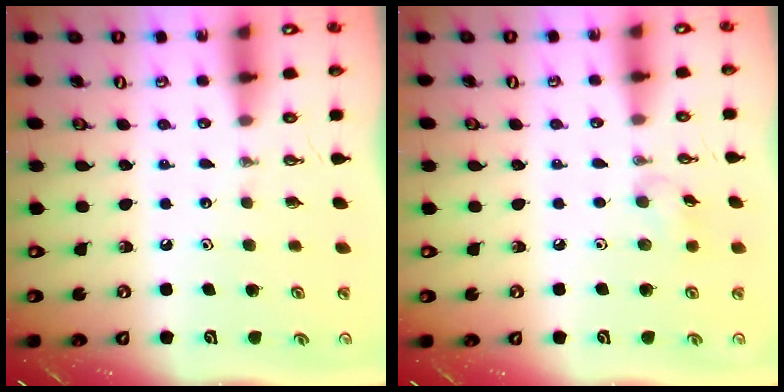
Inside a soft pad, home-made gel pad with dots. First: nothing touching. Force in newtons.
{"total": 5.1, "press": 5.0, "slide": 1.0}